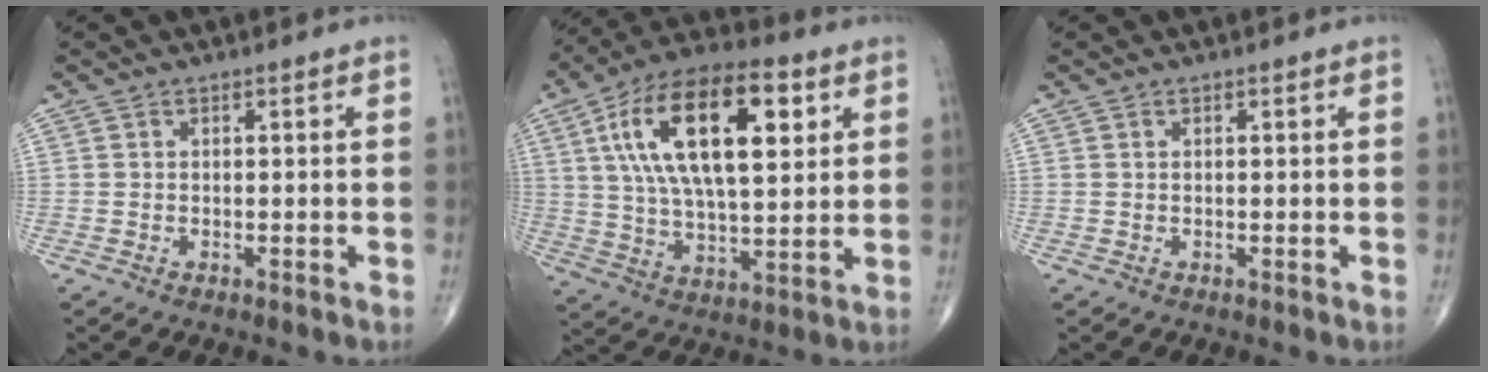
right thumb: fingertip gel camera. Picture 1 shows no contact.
{"total": 22.2, "force": [6.8, 9.9, 18.7], "torque": [-0.321, -0.001, 0.111]}
{"total": 0.0}